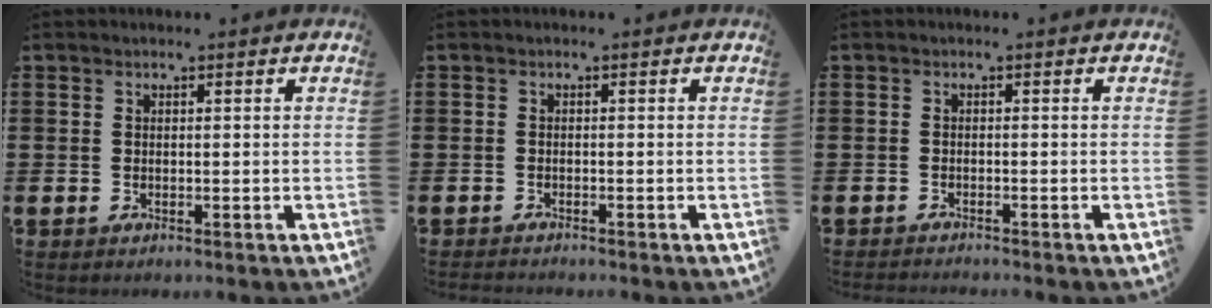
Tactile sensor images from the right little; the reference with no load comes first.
{"total": 0.7, "force": [-0.7, 0.0, 0.1], "torque": [-0.002, -0.002, -0.014]}
{"total": 0.8, "force": [-0.8, -0.1, 0.0], "torque": [-0.001, -0.001, -0.016]}